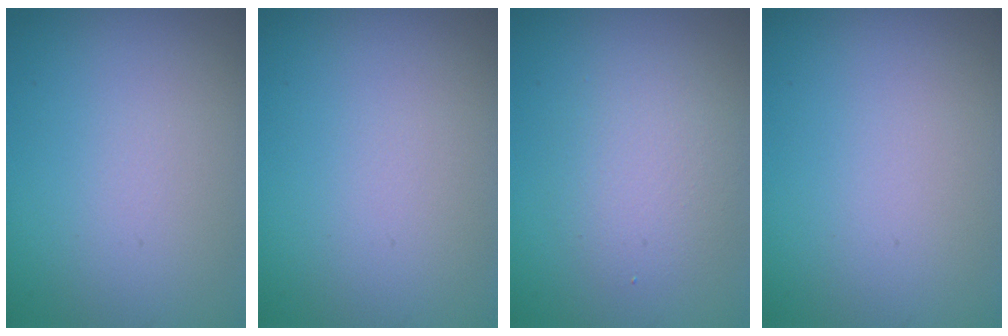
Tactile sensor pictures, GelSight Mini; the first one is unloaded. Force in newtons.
{"total": 0.0}
{"total": 2.8, "press": 2.8, "slide": 0.2}
{"total": 0.0}